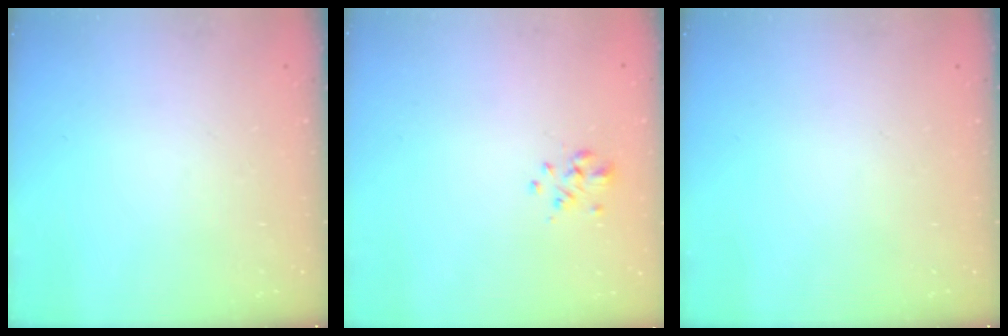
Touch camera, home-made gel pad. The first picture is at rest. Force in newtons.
{"total": 2.4, "press": 2.2, "slide": 1.1}
{"total": 0.0}